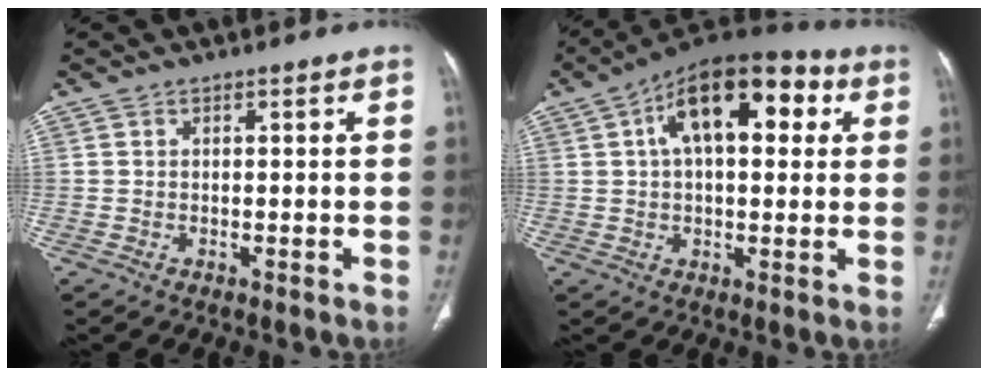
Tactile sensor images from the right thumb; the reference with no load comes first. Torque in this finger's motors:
{"motor_torque": [0.87, 4.14, 1.43, -0.17, 0.15]}